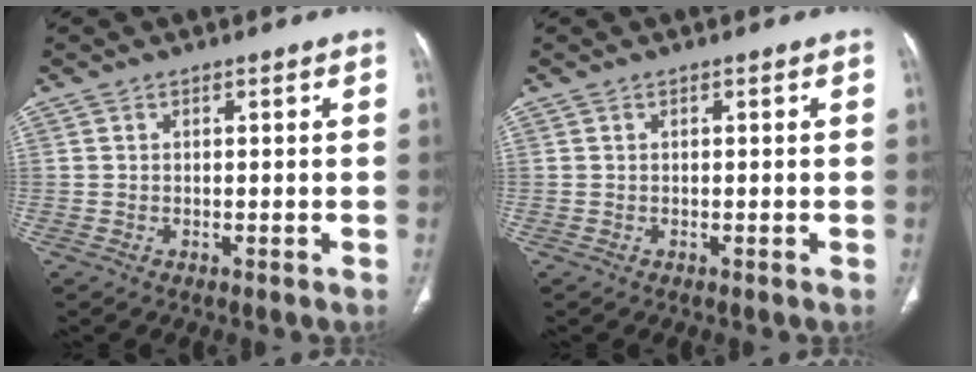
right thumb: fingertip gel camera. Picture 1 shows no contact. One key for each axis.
{"total": 0.0}